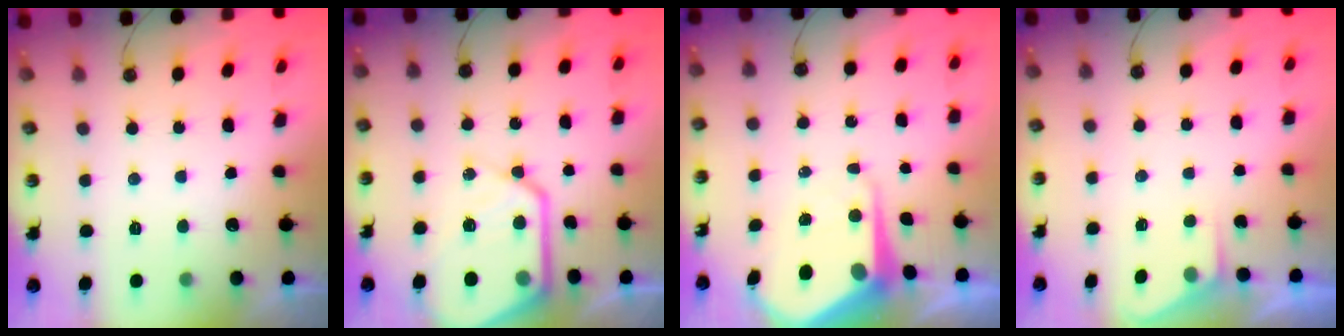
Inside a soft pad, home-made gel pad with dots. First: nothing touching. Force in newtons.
{"total": 17.0, "press": 16.9, "slide": 1.5}
{"total": 10.2, "press": 10.2, "slide": 1.0}
{"total": 2.2, "press": 2.2, "slide": 0.4}